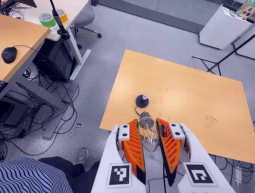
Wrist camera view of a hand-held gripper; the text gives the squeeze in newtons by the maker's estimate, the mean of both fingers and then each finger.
{"total": 22.2, "left": 25.4, "right": 19.0}